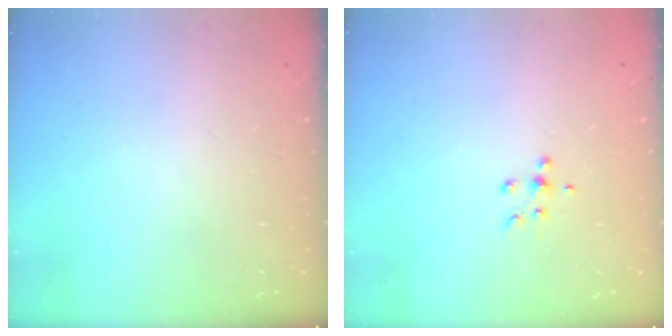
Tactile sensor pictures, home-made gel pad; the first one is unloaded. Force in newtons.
{"total": 5.2, "press": 5.1, "slide": 0.9}